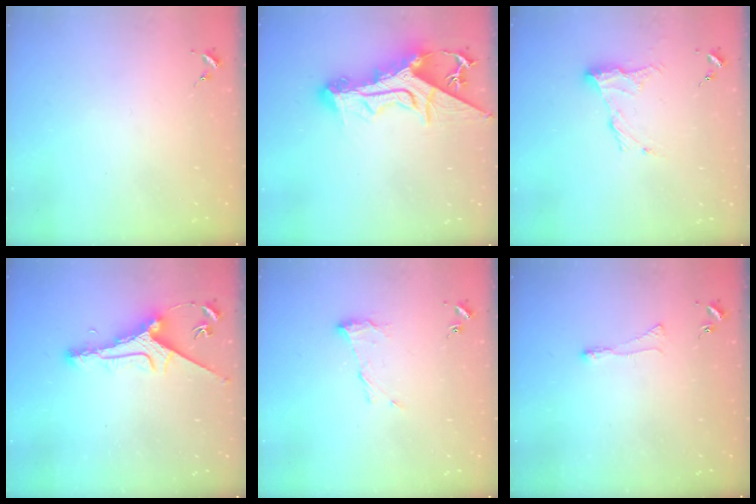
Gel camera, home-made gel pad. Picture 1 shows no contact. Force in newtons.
{"total": 20.1, "press": 20.1, "slide": 1.7}
{"total": 10.9, "press": 10.9, "slide": 0.6}
{"total": 10.3, "press": 10.3, "slide": 1.0}
{"total": 8.2, "press": 8.2, "slide": 0.3}
{"total": 3.1, "press": 3.0, "slide": 0.6}